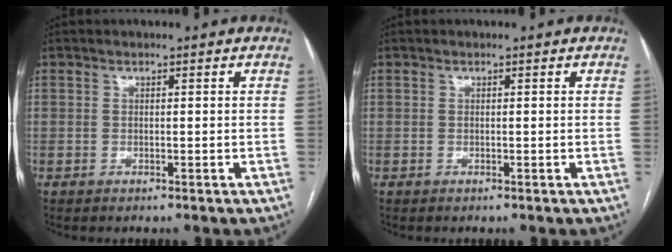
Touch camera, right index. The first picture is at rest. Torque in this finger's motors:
{"motor_torque": [0.00, 0.00, 0.00, 0.00]}